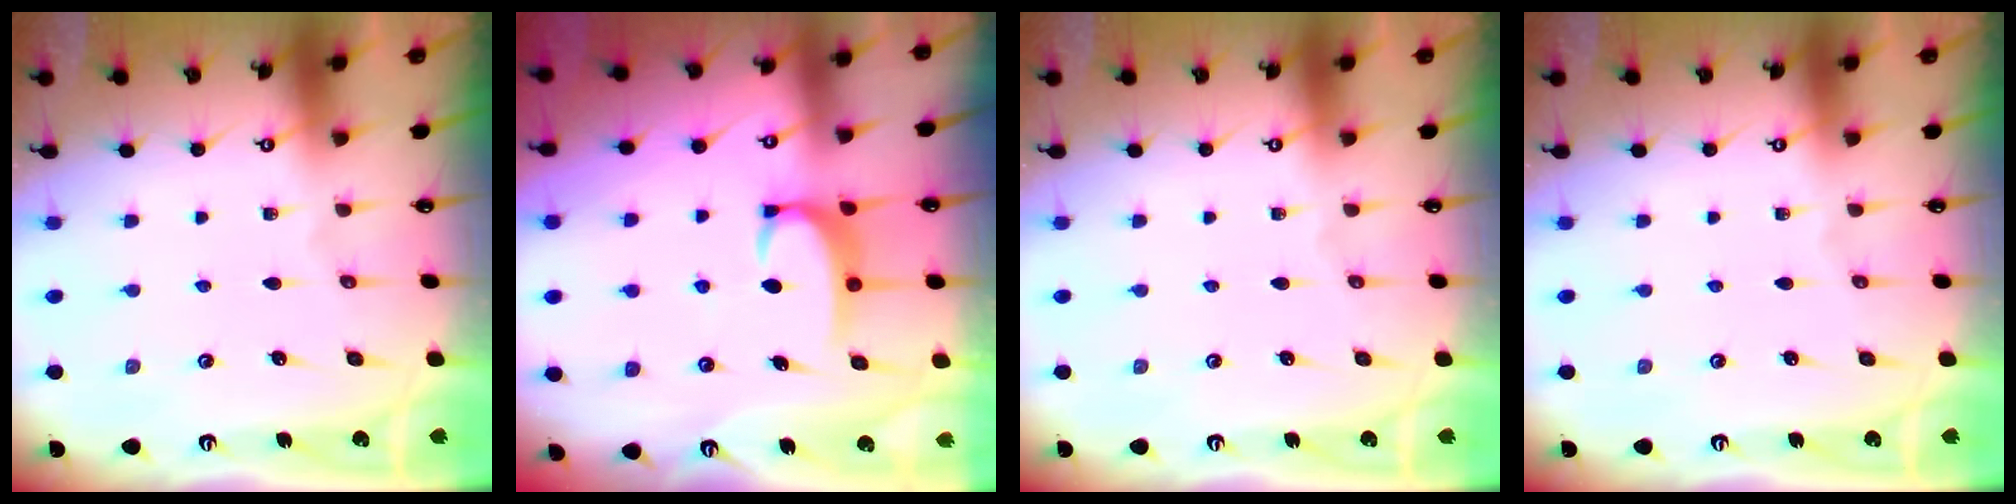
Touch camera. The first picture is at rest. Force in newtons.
{"total": 3.4, "press": 3.4, "slide": 0.4}
{"total": 0.0}
{"total": 0.0}